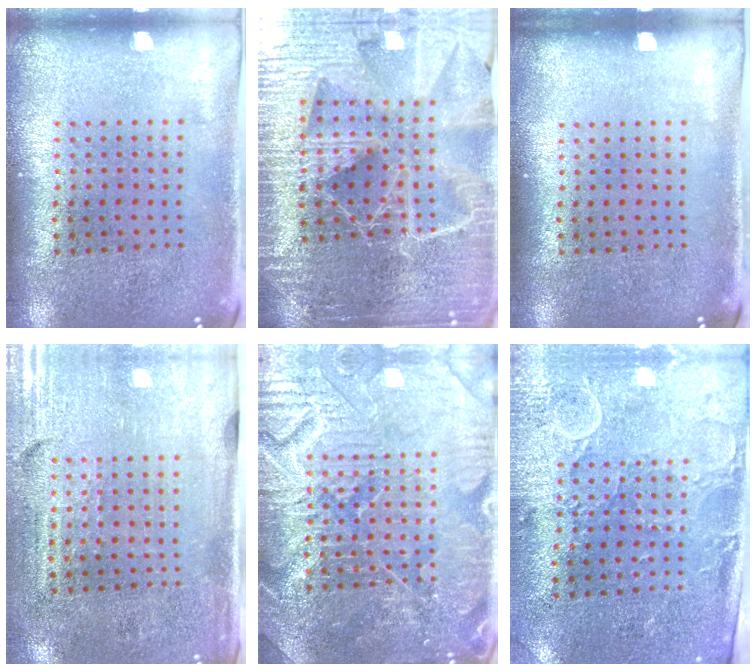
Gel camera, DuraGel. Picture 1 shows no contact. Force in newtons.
{"total": 5.8, "press": 5.1, "slide": 2.7}
{"total": 0.0}
{"total": 3.4, "press": 3.1, "slide": 1.4}
{"total": 4.7, "press": 4.7, "slide": 0.6}
{"total": 2.9, "press": 2.5, "slide": 1.6}